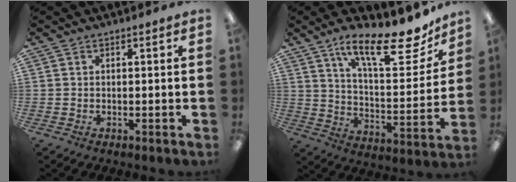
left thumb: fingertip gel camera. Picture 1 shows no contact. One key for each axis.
{"total": 20.0, "fx": 14.0, "fy": 6.0, "fz": 13.0, "tx": -0.190, "ty": -0.096, "tz": 0.226}